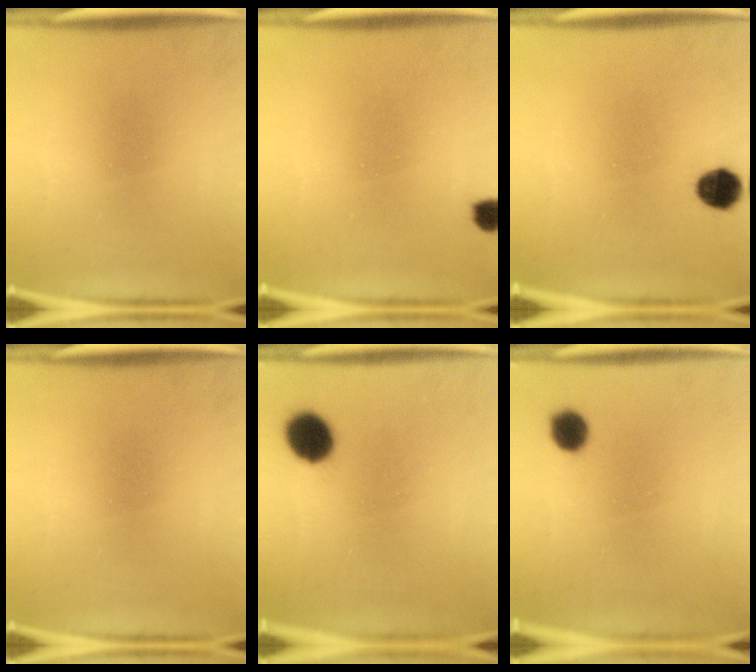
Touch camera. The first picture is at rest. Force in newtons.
{"total": 2.2}
{"total": 5.8}
{"total": 0.0}
{"total": 8.5}
{"total": 4.4}